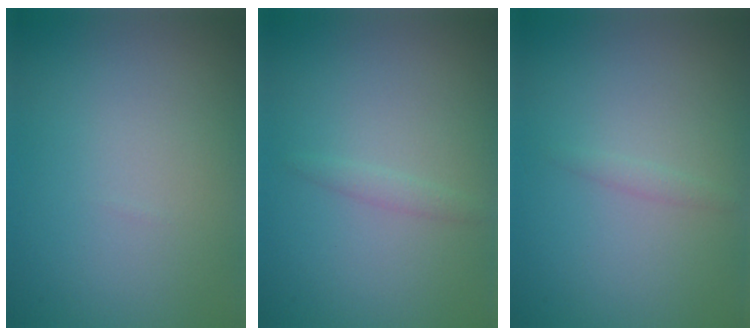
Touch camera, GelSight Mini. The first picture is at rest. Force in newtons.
{"total": 0.9, "press": 0.9, "slide": 0.1}
{"total": 0.6, "press": 0.6, "slide": 0.0}